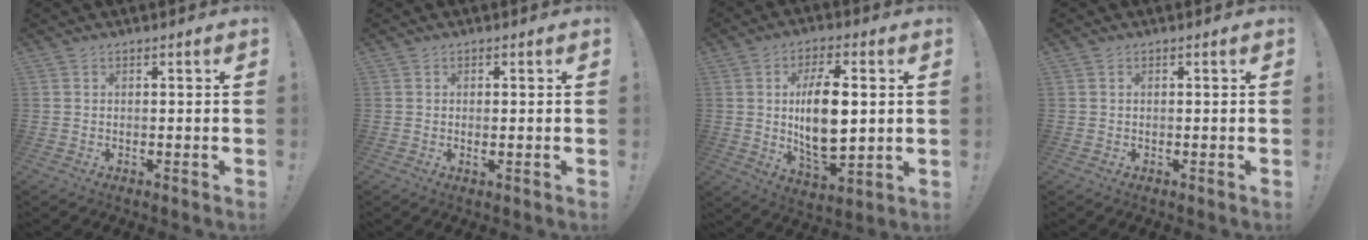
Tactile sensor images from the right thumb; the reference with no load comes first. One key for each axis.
{"total": 1.1, "fx": 0.3, "fy": 0.2, "fz": 1.0, "tx": -0.011, "ty": -0.005, "tz": 0.003}
{"total": 15.6, "fx": 1.9, "fy": 7.1, "fz": 13.7, "tx": -0.245, "ty": -0.011, "tz": 0.024}
{"total": 0.0}